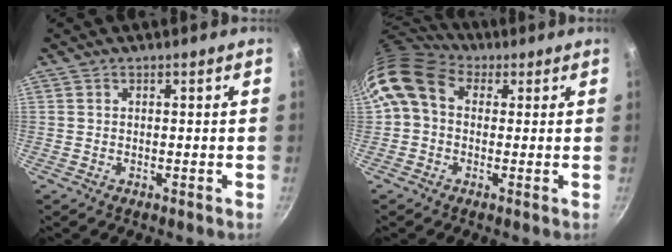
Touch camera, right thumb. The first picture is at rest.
{"total": 10.3, "force": [2.1, 7.9, 6.3], "torque": [-0.109, 0.018, 0.016]}